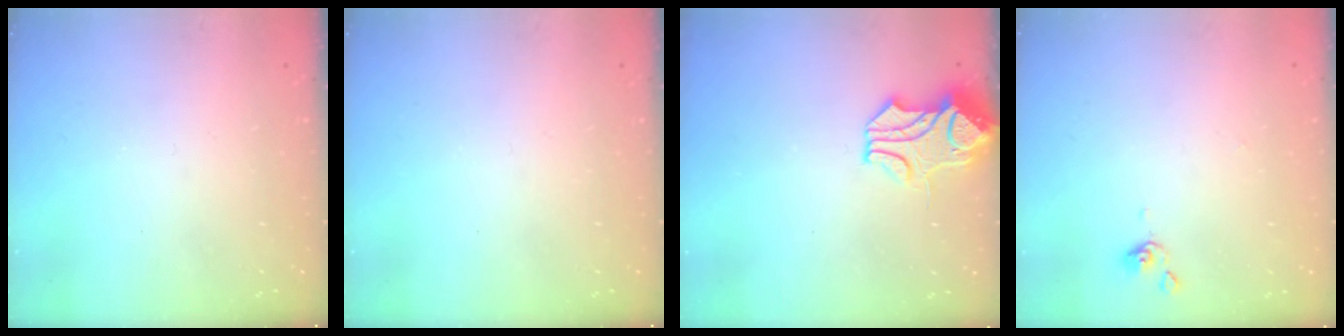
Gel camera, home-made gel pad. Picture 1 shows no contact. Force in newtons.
{"total": 0.0}
{"total": 1.6, "press": 0.8, "slide": 1.3}
{"total": 0.0}